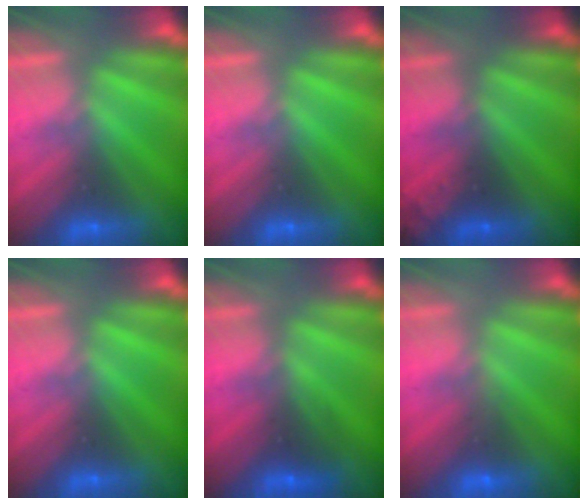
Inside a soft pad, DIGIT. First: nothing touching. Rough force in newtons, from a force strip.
{"total": 0.0}
{"total": 2.3}
{"total": 0.0}
{"total": 2.7}
{"total": 2.9}